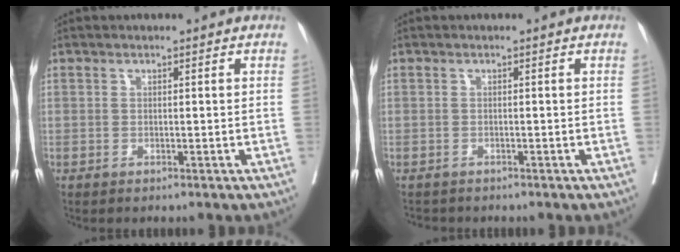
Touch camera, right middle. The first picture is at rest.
{"total": 1.9, "force": [-1.8, 0.8, 0.2], "torque": [-0.007, -0.004, -0.027]}